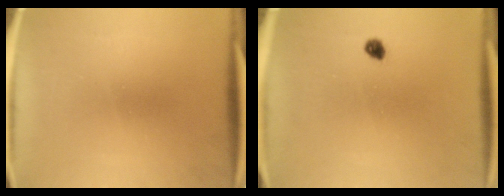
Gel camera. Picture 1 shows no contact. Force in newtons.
{"total": 1.7}